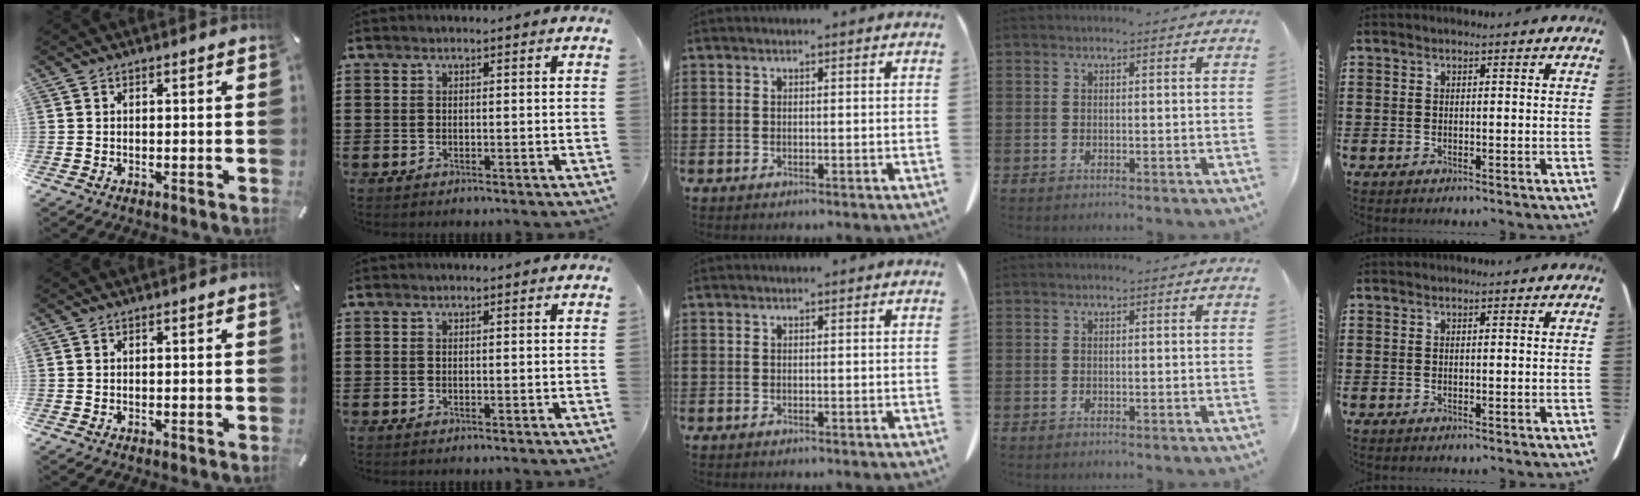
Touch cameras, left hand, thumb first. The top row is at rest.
{}